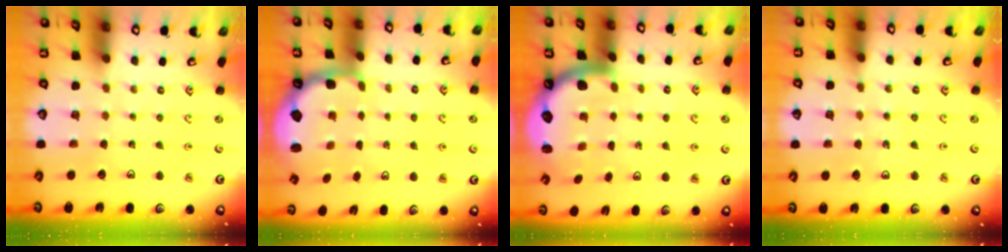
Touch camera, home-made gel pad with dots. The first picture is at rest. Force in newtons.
{"total": 2.5, "press": 1.5, "slide": 2.0}
{"total": 2.9, "press": 2.9, "slide": 0.5}
{"total": 5.0, "press": 4.7, "slide": 1.6}